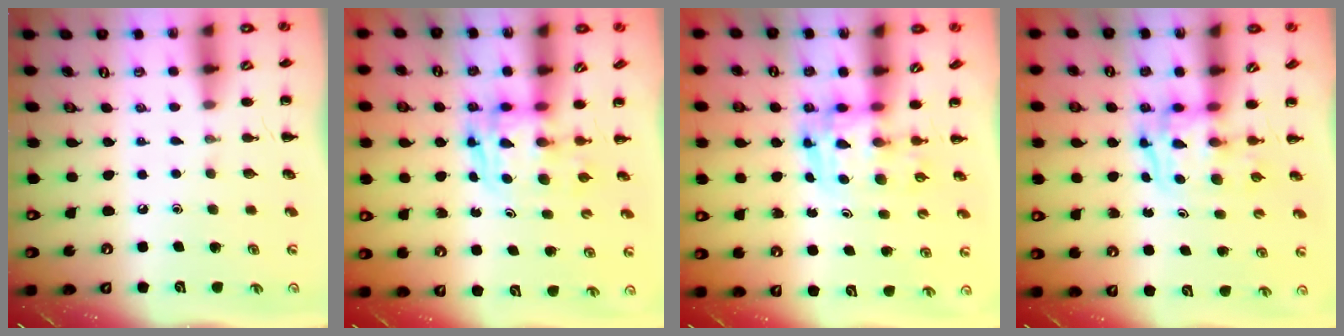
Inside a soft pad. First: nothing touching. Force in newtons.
{"total": 2.6, "press": 2.6, "slide": 0.2}
{"total": 3.7, "press": 3.6, "slide": 0.7}
{"total": 3.4, "press": 3.3, "slide": 0.6}